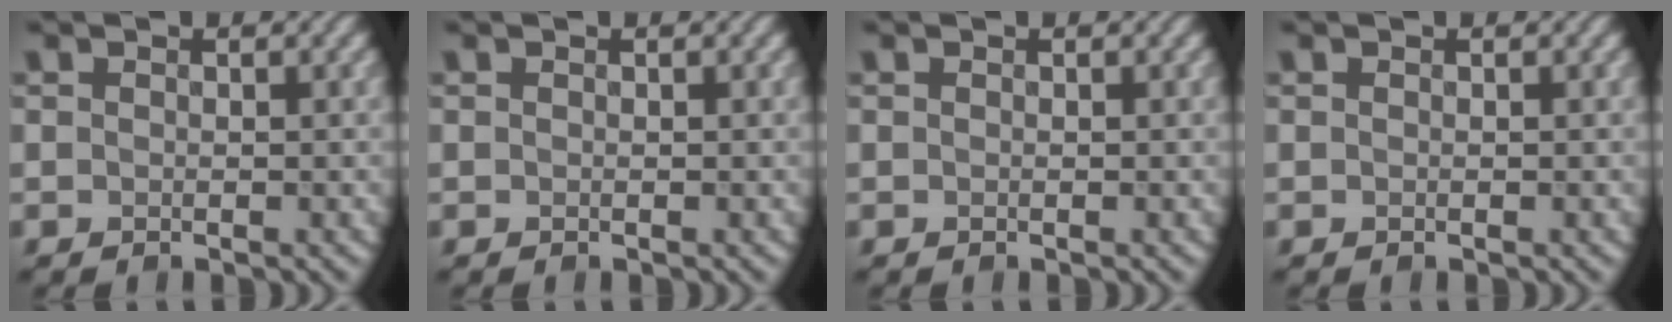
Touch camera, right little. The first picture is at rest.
{"total": 0.0}
{"total": 0.0}
{"total": 0.0}